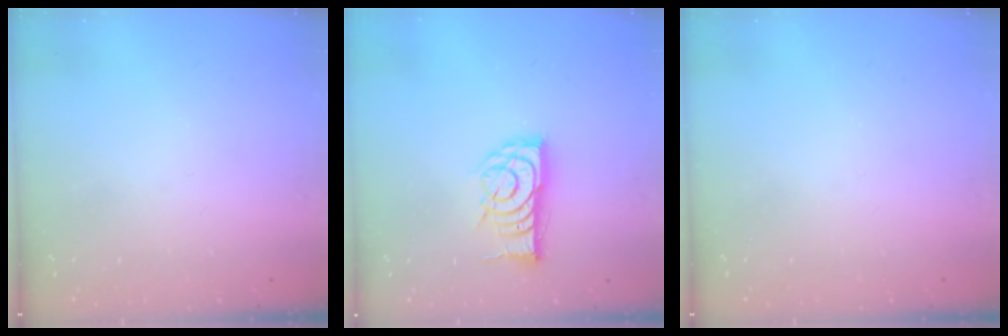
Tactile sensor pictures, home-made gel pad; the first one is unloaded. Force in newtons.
{"total": 13.0, "press": 13.0, "slide": 0.8}
{"total": 0.0}